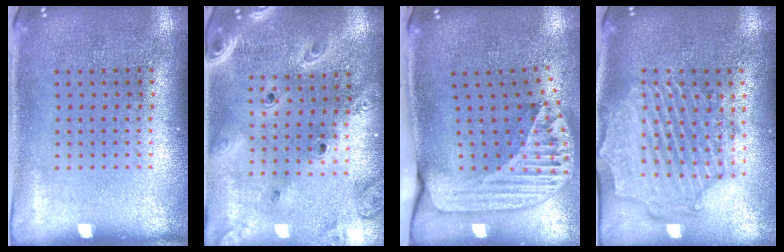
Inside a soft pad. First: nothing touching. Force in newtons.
{"total": 2.7, "press": 2.3, "slide": 1.4}
{"total": 2.6, "press": 1.8, "slide": 1.9}
{"total": 2.2, "press": 2.1, "slide": 0.8}